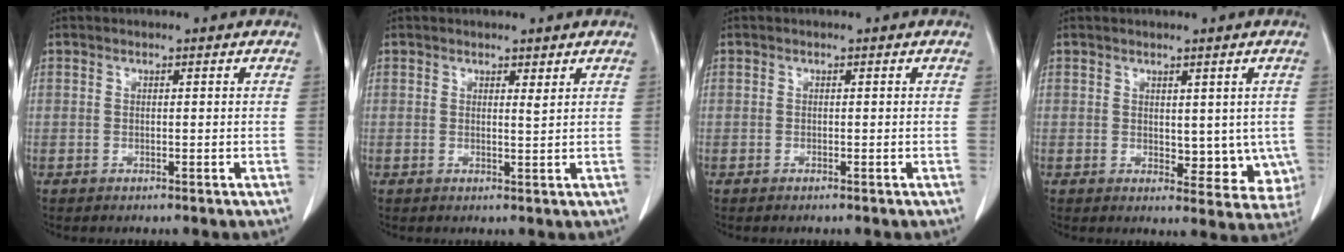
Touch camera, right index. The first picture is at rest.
{"total": 0.9, "force": [0.7, 0.1, 0.5], "torque": [-0.010, -0.007, 0.011]}
{"total": 0.0}
{"total": 6.9, "force": [0.2, 4.0, 5.6], "torque": [-0.041, -0.011, 0.010]}